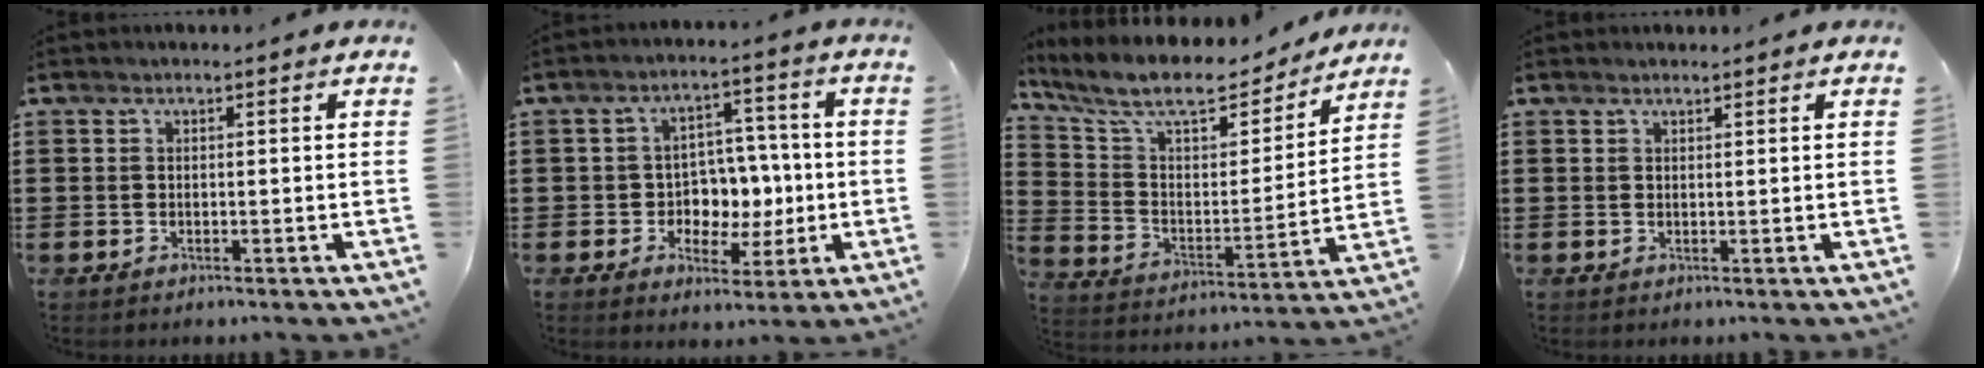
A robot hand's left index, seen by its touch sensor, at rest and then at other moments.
{"total": 6.2, "force": [-0.3, 5.5, 2.8], "torque": [-0.059, 0.007, -0.007]}
{"total": 10.4, "force": [8.8, 2.4, 5.0], "torque": [-0.127, -0.053, 0.150]}
{"total": 0.7, "force": [0.6, 0.1, 0.3], "torque": [-0.008, -0.001, 0.012]}